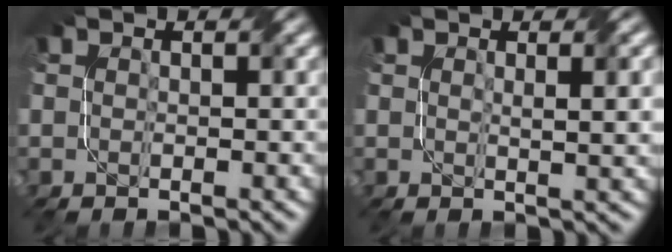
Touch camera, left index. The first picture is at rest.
{"total": 2.6, "force": [0.9, 0.7, 2.4], "torque": [-0.026, 0.004, 0.014]}